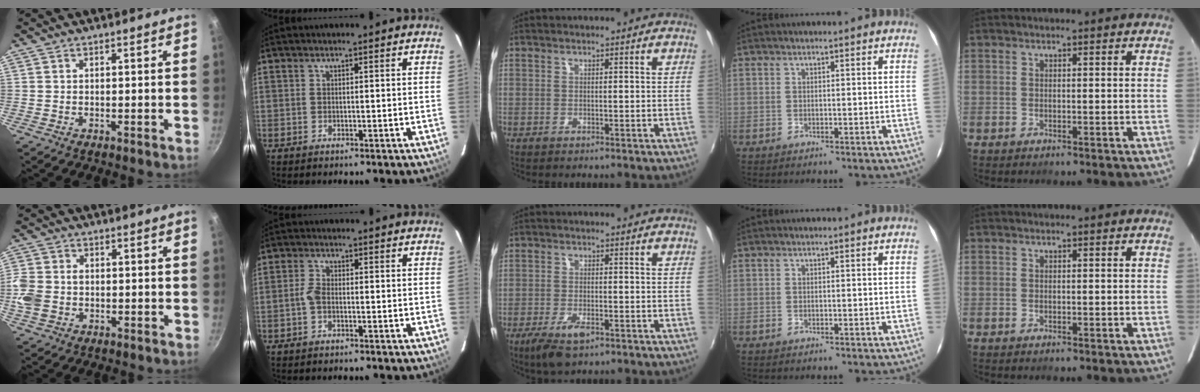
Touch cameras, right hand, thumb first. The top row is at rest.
{"thumb": {"total": 7.6, "force": [-1.2, 6.0, 4.5], "torque": [-0.101, 0.006, -0.031]}, "index": {"total": 2.1, "force": [-0.6, 1.1, 1.6], "torque": [-0.039, 0.005, -0.014]}, "middle": {"total": 6.4, "force": [-3.9, 2.4, 4.4], "torque": [-0.108, -0.019, -0.072]}}